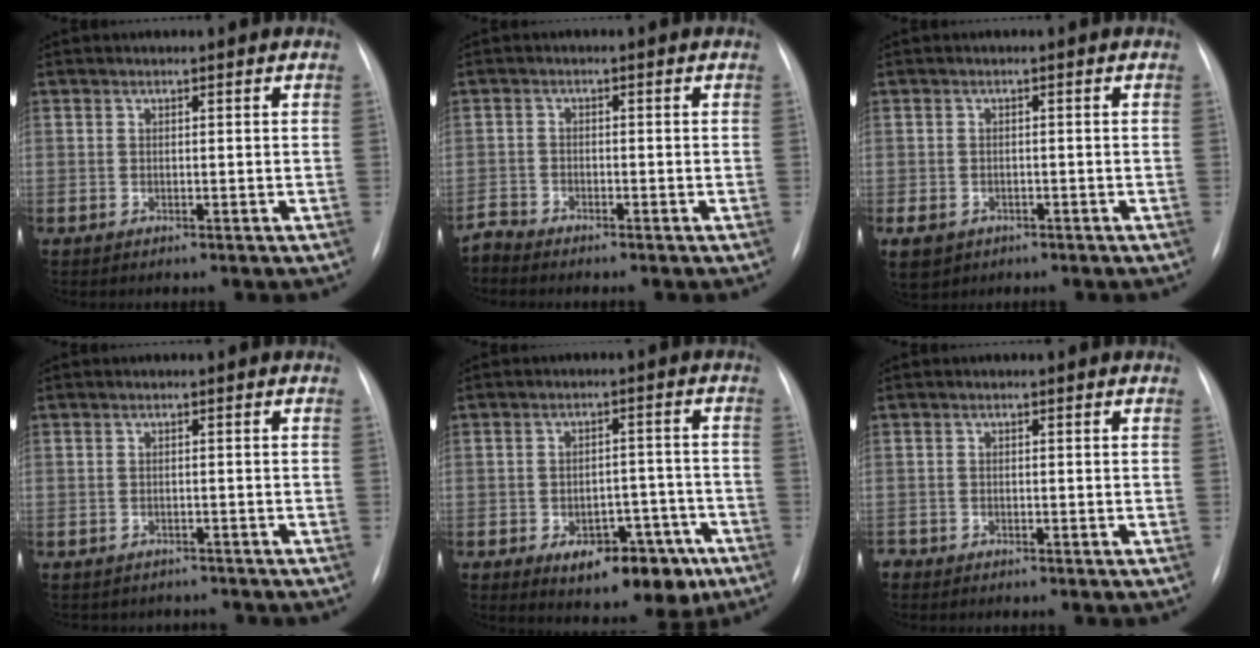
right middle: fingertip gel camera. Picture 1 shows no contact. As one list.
[{"total": 2.1, "force": [-2.1, -0.2, -0.5], "torque": [0.012, -0.012, -0.042]}, {"total": 7.5, "force": [-3.9, 5.8, 2.8], "torque": [-0.076, -0.004, -0.051]}, {"total": 5.1, "force": [-4.6, 2.2, 0.5], "torque": [-0.006, 0.007, -0.050]}, {"total": 10.9, "force": [-6.0, 5.6, 7.2], "torque": [-0.077, 0.022, -0.075]}, {"total": 1.6, "force": [-1.5, 0.5, 0.2], "torque": [-0.003, -0.003, -0.026]}]